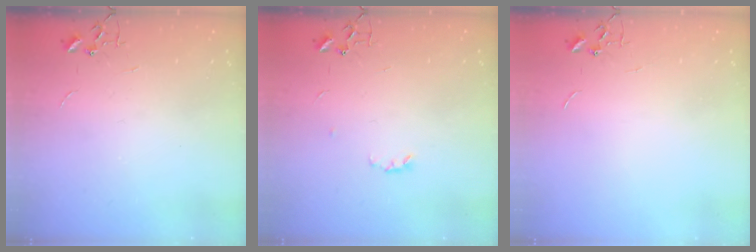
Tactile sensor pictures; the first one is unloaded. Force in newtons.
{"total": 3.1, "press": 3.1, "slide": 0.5}
{"total": 0.0}